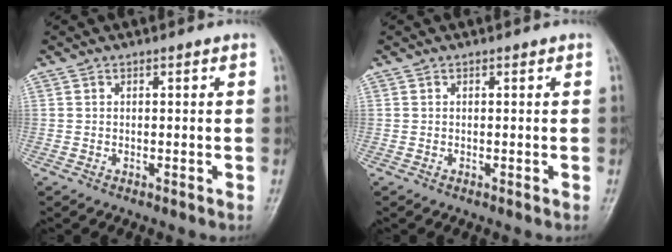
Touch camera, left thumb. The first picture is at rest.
{"total": 0.0}